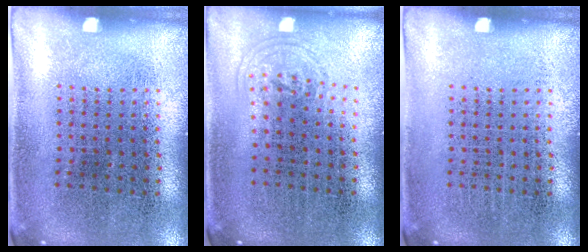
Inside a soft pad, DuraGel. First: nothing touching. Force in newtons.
{"total": 0.8, "press": 0.6, "slide": 0.6}
{"total": 0.0}